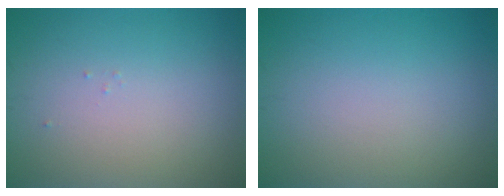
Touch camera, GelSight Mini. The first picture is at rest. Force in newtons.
{"total": 0.0}